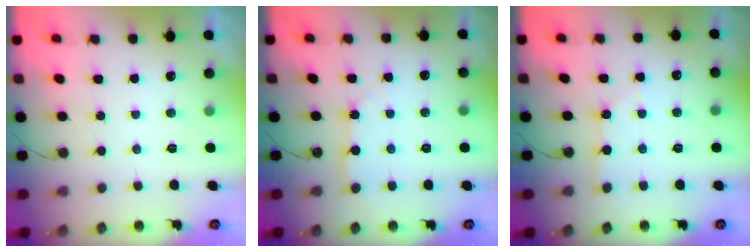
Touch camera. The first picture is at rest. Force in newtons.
{"total": 3.0, "press": 3.0, "slide": 0.4}
{"total": 4.6, "press": 4.6, "slide": 0.7}